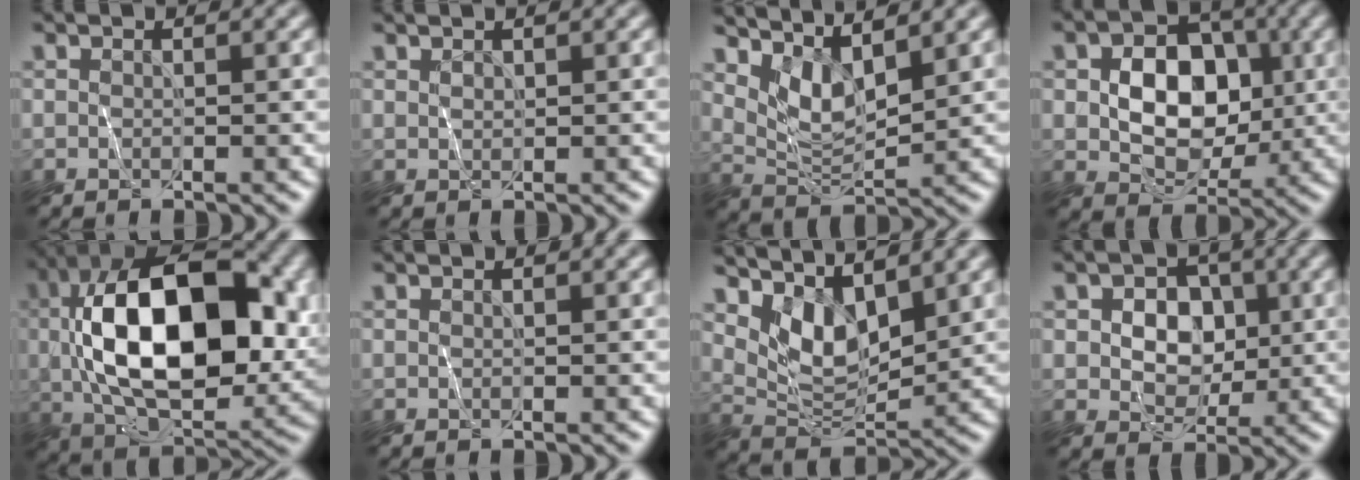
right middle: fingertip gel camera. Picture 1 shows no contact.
{"total": 0.8, "force": [0.8, -0.1, -0.3], "torque": [0.007, 0.003, 0.016]}
{"total": 3.6, "force": [3.0, 0.7, 2.0], "torque": [-0.045, -0.009, 0.059]}
{"total": 7.4, "force": [0.1, 5.3, 5.2], "torque": [-0.083, 0.002, -0.005]}
{"total": 15.9, "force": [1.6, 8.3, 13.4], "torque": [-0.226, 0.014, 0.021]}
{"total": 0.0}
{"total": 4.6, "force": [3.6, 1.4, 2.4], "torque": [-0.052, -0.011, 0.065]}
{"total": 4.9, "force": [0.5, 3.8, 3.0], "torque": [-0.039, 0.003, 0.002]}